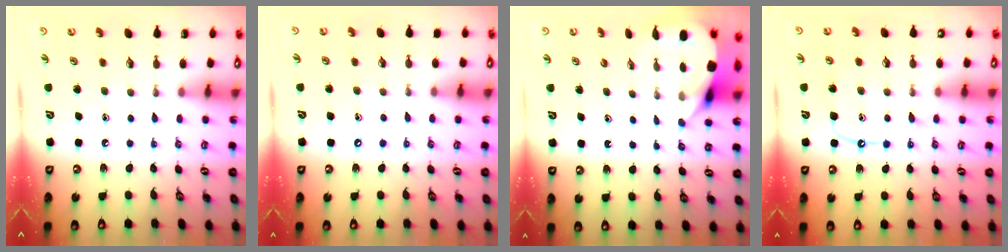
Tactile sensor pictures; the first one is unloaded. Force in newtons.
{"total": 4.2, "press": 4.2, "slide": 0.6}
{"total": 4.2, "press": 4.2, "slide": 0.1}
{"total": 10.8, "press": 10.7, "slide": 1.1}